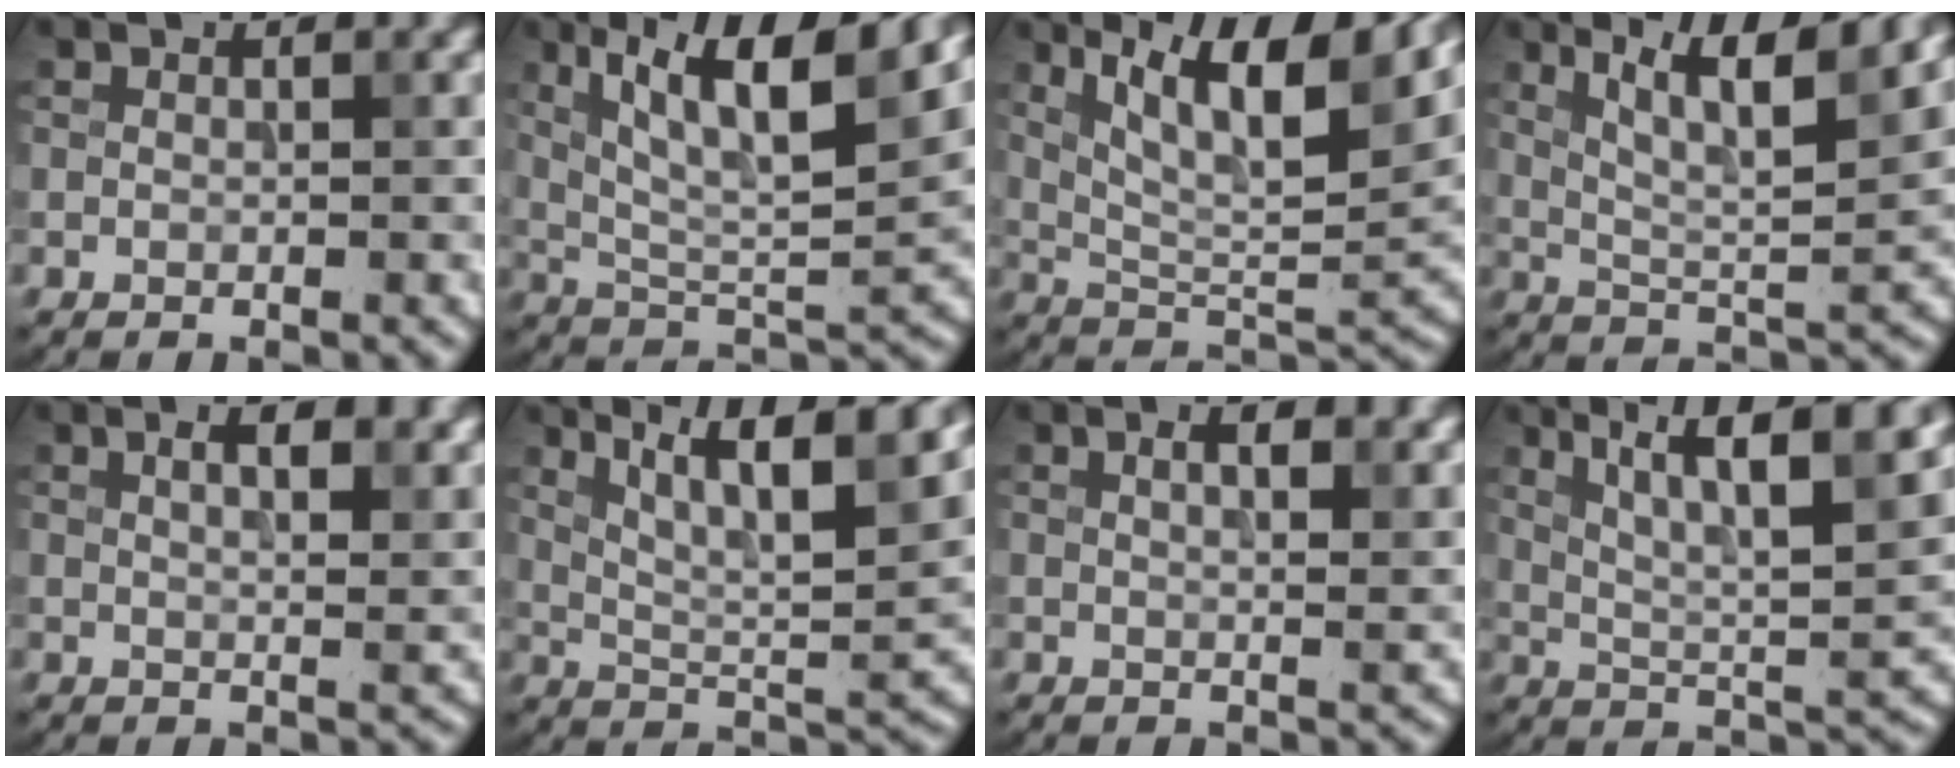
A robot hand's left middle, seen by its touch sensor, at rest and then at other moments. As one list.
[{"total": 10.8, "force": [4.9, 3.2, 9.0], "torque": [-0.157, 0.002, 0.088]}, {"total": 11.7, "force": [6.2, 3.4, 9.3], "torque": [-0.158, 0.007, 0.112]}, {"total": 8.5, "force": [4.3, 1.8, 7.1], "torque": [-0.120, 0.001, 0.079]}, {"total": 6.0, "force": [3.0, 2.3, 4.6], "torque": [-0.041, 0.019, 0.027]}, {"total": 12.5, "force": [6.9, 3.4, 9.8], "torque": [-0.138, 0.004, 0.097]}, {"total": 5.0, "force": [2.4, 1.9, 3.9], "torque": [-0.036, 0.013, 0.019]}, {"total": 11.7, "force": [5.8, 3.3, 9.6], "torque": [-0.146, 0.006, 0.090]}]